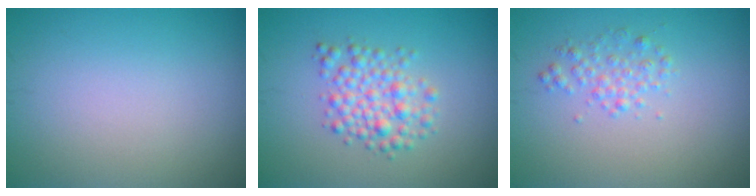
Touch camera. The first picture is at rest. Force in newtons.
{"total": 3.2, "press": 3.2, "slide": 0.1}
{"total": 1.7, "press": 1.7, "slide": 0.0}